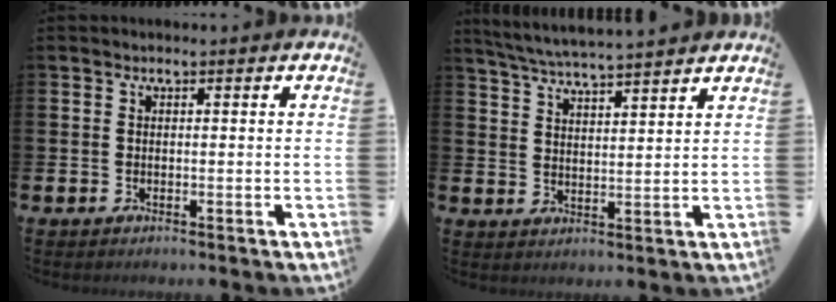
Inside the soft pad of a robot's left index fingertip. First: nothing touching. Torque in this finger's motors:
{"motor_torque": [0.93, -1.21, 0.36, 0.05]}